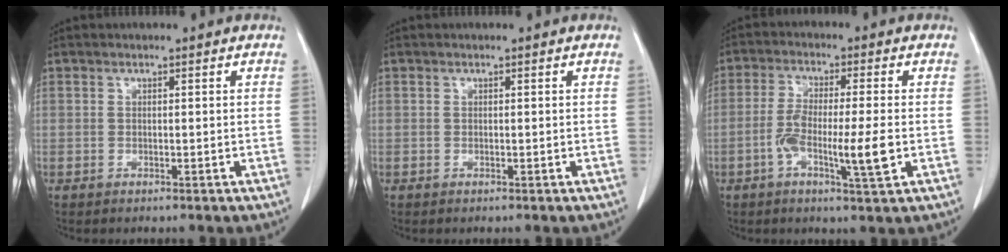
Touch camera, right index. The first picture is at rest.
{"total": 0.0}
{"total": 8.4, "force": [-2.2, 0.6, 8.1], "torque": [-0.146, -0.005, -0.042]}